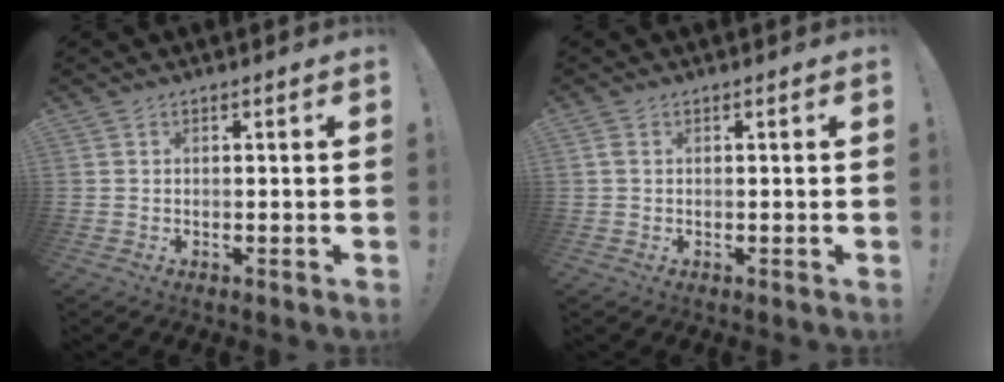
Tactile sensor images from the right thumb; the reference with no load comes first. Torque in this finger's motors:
{"motor_torque": [-0.05, -0.24, 0.33, -0.11, 0.08]}